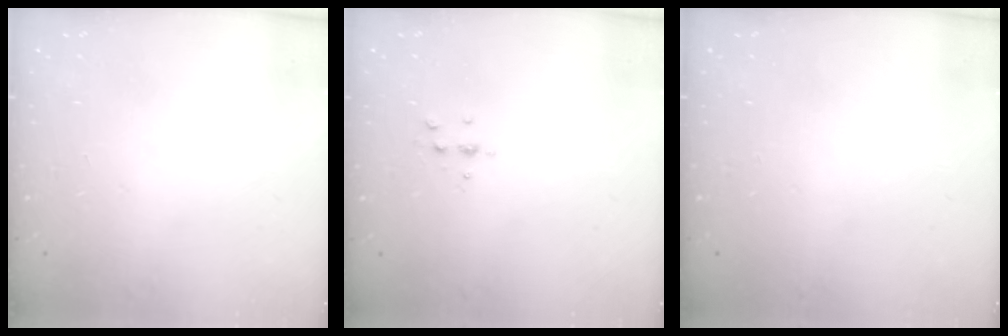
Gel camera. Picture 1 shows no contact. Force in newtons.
{"total": 4.7, "press": 4.6, "slide": 1.0}
{"total": 0.0}